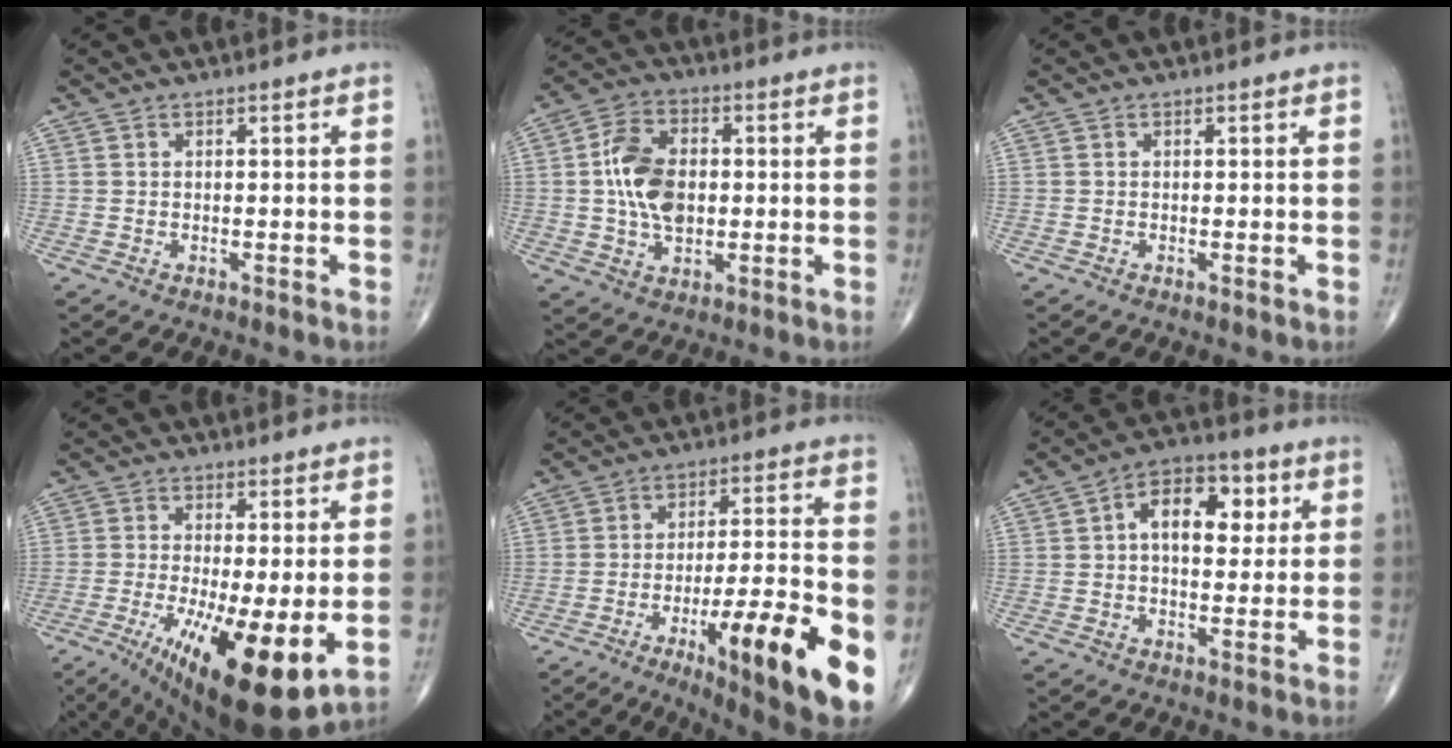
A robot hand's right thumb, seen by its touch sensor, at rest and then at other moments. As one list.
[{"total": 11.5, "force": [0.4, 7.3, 8.8], "torque": [-0.149, 0.009, 0.006]}, {"total": 0.0}, {"total": 17.2, "force": [-4.6, 4.8, 15.8], "torque": [-0.257, -0.030, -0.058]}, {"total": 20.3, "force": [-7.6, 3.8, 18.4], "torque": [-0.251, 0.008, -0.105]}, {"total": 11.6, "force": [2.7, 7.0, 8.9], "torque": [-0.102, 0.013, 0.033]}]